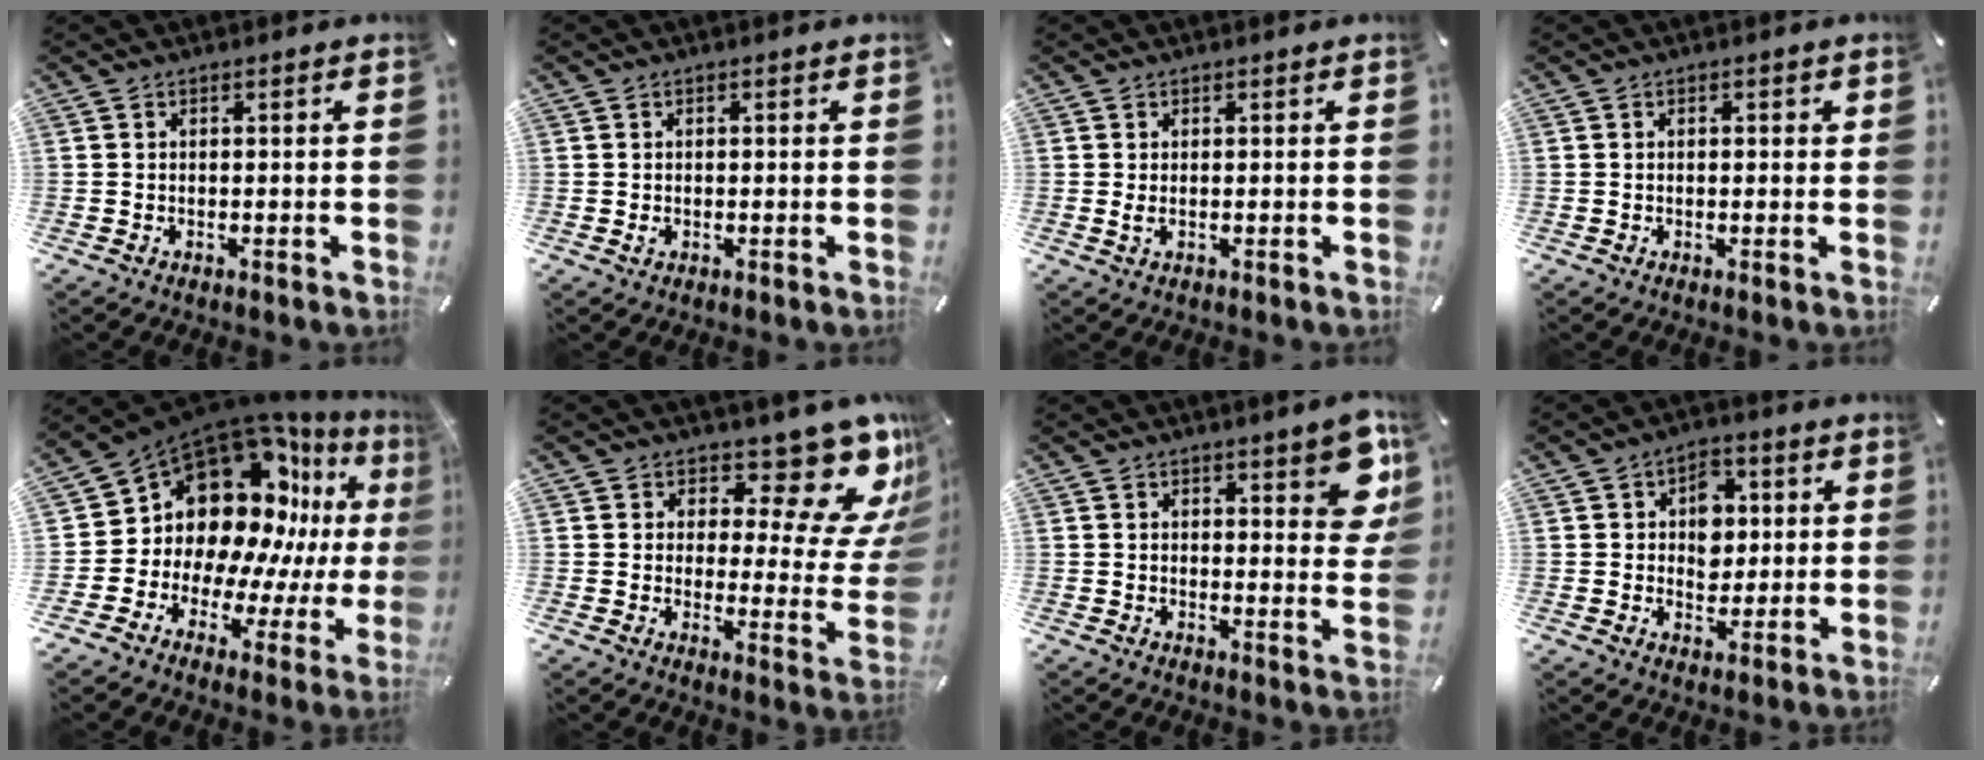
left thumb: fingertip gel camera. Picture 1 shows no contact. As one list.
[{"total": 0.9, "force": [0.0, 0.7, 0.5], "torque": [-0.002, -0.002, -0.003]}, {"total": 1.6, "force": [0.2, 0.6, 1.5], "torque": [-0.022, -0.004, 0.002]}, {"total": 1.0, "force": [0.1, 0.6, 0.7], "torque": [-0.015, 0.004, 0.000]}, {"total": 18.2, "force": [7.8, 13.6, 9.2], "torque": [-0.152, -0.107, 0.153]}, {"total": 14.9, "force": [11.0, 5.8, 8.1], "torque": [-0.102, -0.099, 0.184]}, {"total": 8.8, "force": [4.7, 3.9, 6.4], "torque": [-0.065, -0.026, 0.076]}, {"total": 7.6, "force": [1.3, 6.2, 4.2], "torque": [-0.047, -0.002, 0.016]}]